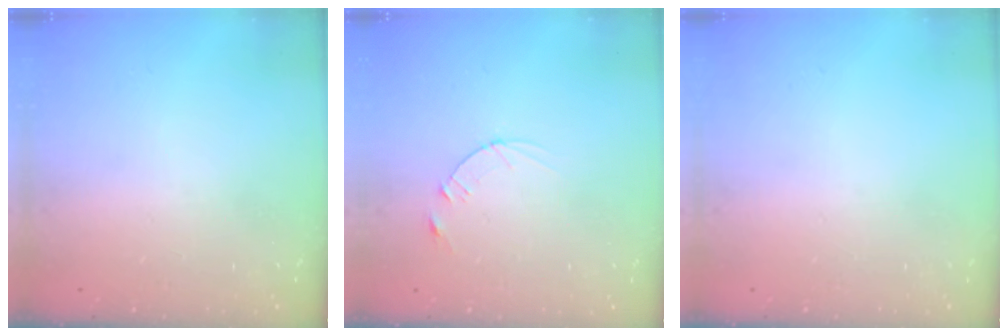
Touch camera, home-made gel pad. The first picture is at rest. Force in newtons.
{"total": 2.5, "press": 2.5, "slide": 0.3}
{"total": 0.0}